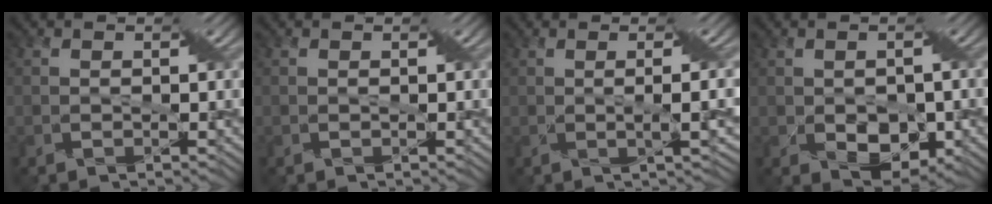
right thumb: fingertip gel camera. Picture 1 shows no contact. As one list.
[{"total": 0.0}, {"total": 2.5, "force": [0.4, -1.4, 2.1], "torque": [-0.051, -0.004, 0.017]}, {"total": 4.2, "force": [-1.1, 2.5, 3.2], "torque": [-0.071, -0.022, -0.002]}]